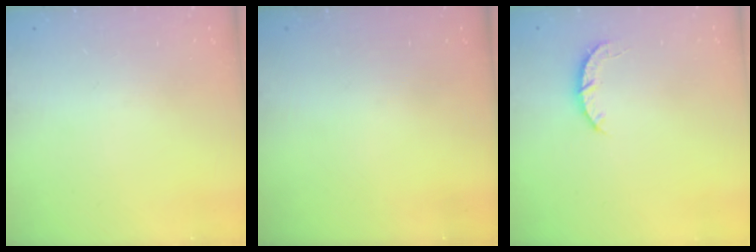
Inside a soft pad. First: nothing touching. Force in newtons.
{"total": 0.0}
{"total": 3.7, "press": 3.7, "slide": 0.4}